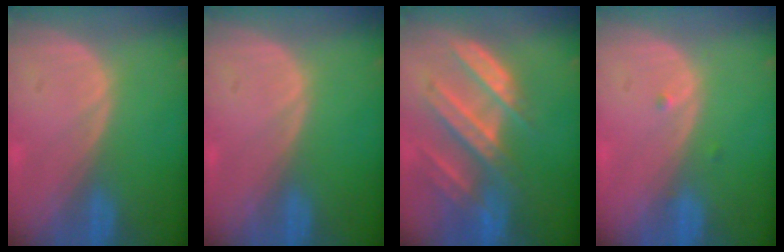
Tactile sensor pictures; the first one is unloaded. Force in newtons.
{"total": 0.0}
{"total": 9.0, "press": 8.1, "slide": 4.0}
{"total": 0.9, "press": 0.7, "slide": 0.5}